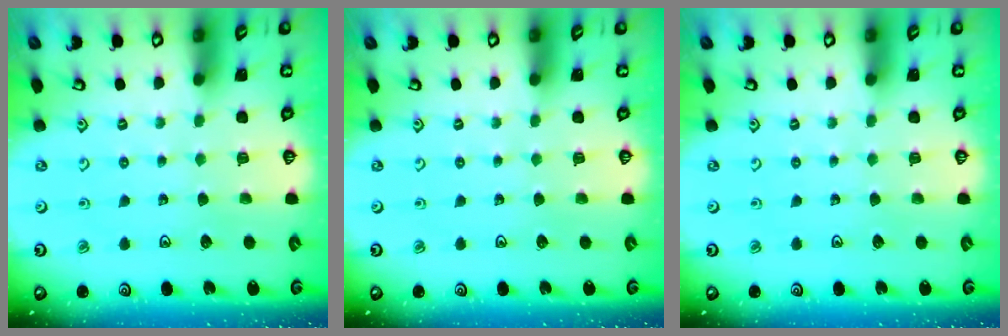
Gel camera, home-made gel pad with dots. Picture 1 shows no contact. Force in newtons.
{"total": 0.0}
{"total": 0.0}